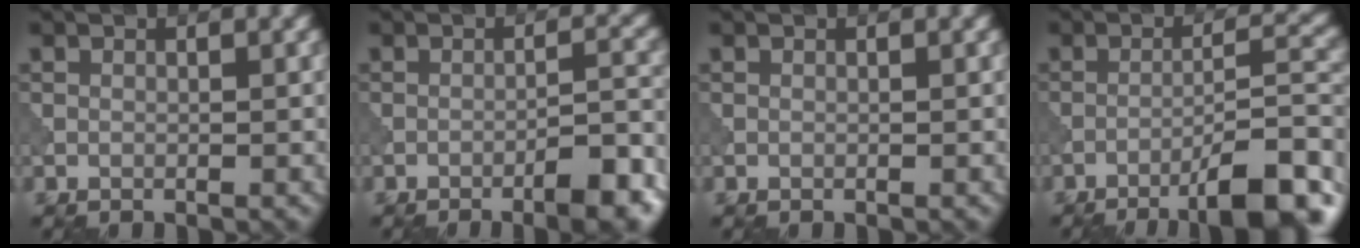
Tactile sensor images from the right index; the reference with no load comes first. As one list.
[{"total": 5.2, "force": [-3.2, 1.1, 4.0], "torque": [-0.051, 0.010, -0.048]}, {"total": 0.0}, {"total": 9.8, "force": [-6.6, 2.0, 6.9], "torque": [-0.090, 0.018, -0.099]}]